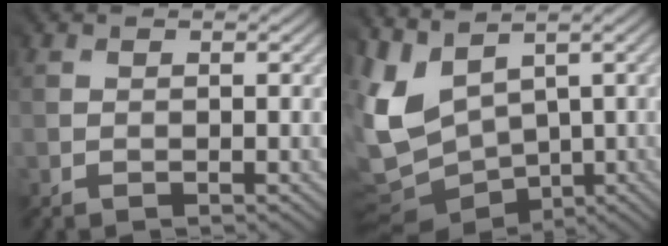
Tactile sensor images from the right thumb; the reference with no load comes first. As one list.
[{"total": 8.8, "force": [1.6, 6.4, 5.8], "torque": [-0.187, -0.012, 0.033]}]